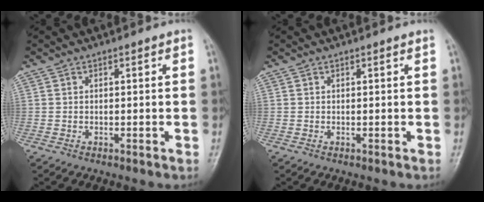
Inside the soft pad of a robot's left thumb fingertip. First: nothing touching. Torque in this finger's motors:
{"motor_torque": [0.00, 0.00, 0.00, 0.00, 0.00]}